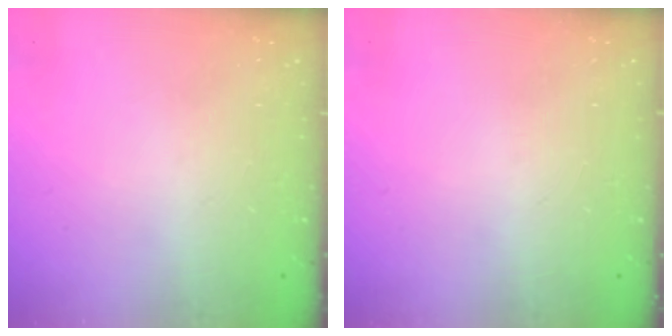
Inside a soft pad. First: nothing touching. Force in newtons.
{"total": 0.0}